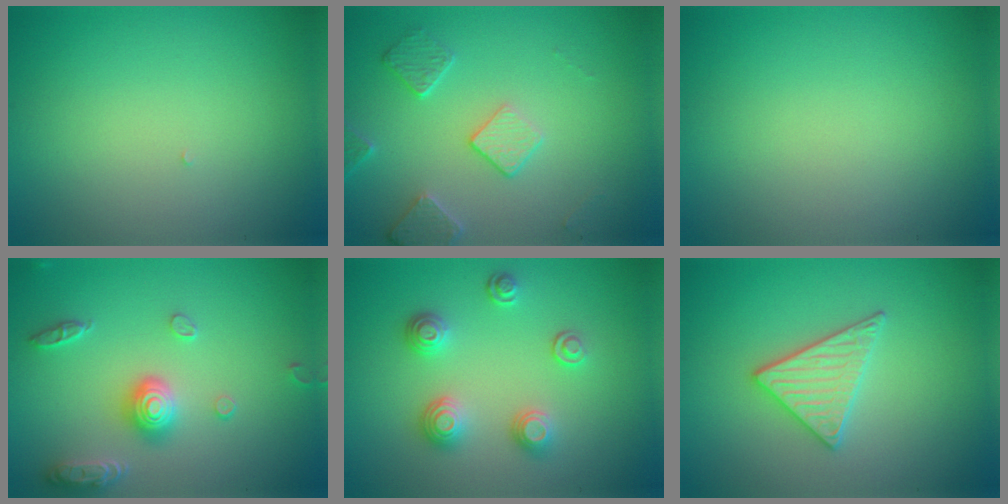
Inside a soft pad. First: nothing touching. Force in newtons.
{"total": 2.8, "press": 2.7, "slide": 0.6}
{"total": 0.0}
{"total": 3.6, "press": 3.3, "slide": 1.3}
{"total": 3.4, "press": 2.9, "slide": 1.8}
{"total": 2.9, "press": 2.9, "slide": 0.3}